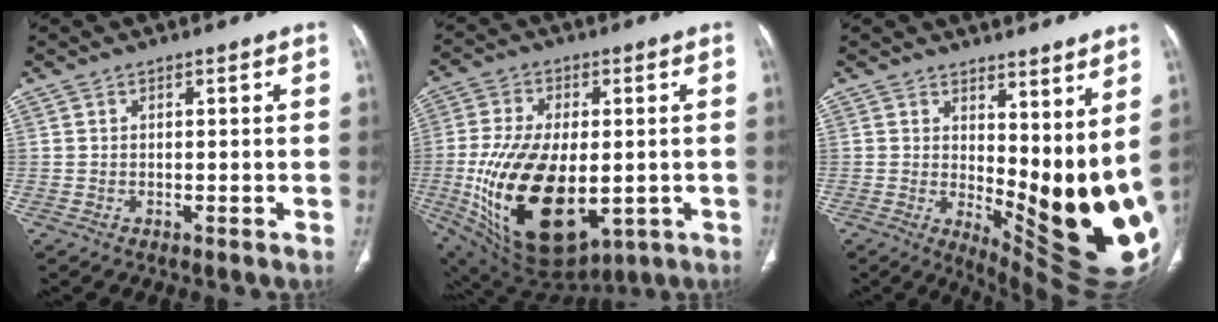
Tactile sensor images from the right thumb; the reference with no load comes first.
{"total": 23.6, "force": [-3.7, 13.1, 19.3], "torque": [-0.361, -0.020, -0.029]}
{"total": 17.1, "force": [3.3, 6.6, 15.4], "torque": [-0.199, -0.056, 0.065]}